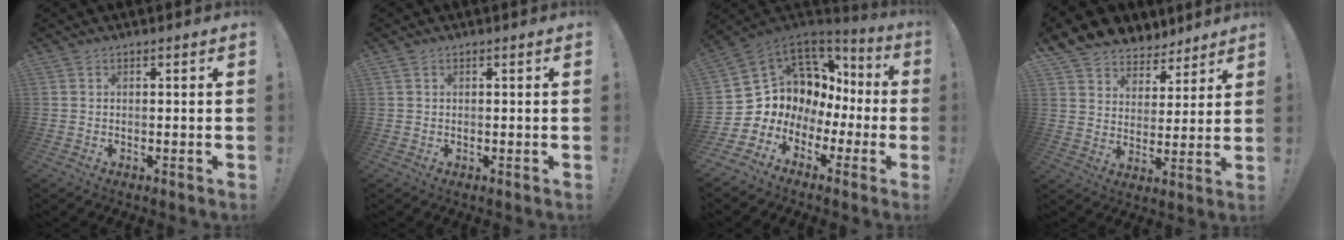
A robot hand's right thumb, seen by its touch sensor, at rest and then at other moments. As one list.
[{"total": 0.5, "force": [0.3, 0.5, 0.1], "torque": [-0.006, 0.004, 0.006]}, {"total": 7.4, "force": [3.1, 6.5, 1.8], "torque": [-0.025, -0.056, 0.073]}, {"total": 7.0, "force": [5.2, 4.6, 0.6], "torque": [-0.015, -0.046, 0.105]}]